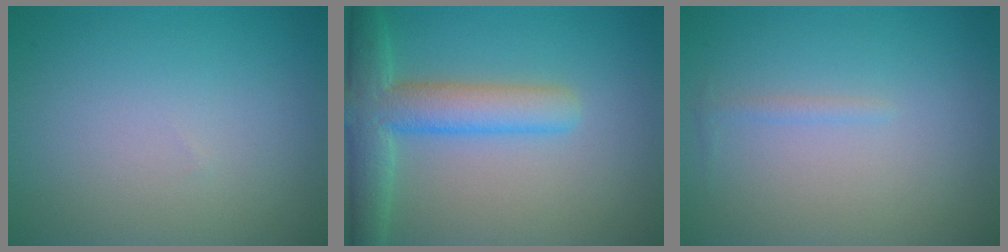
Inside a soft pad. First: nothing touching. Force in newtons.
{"total": 5.9, "press": 5.9, "slide": 0.3}
{"total": 0.7, "press": 0.7, "slide": 0.0}